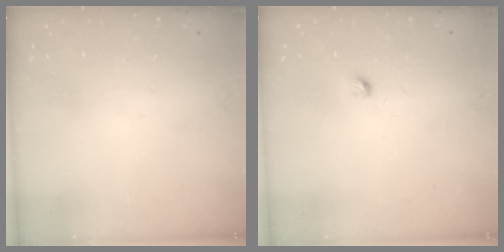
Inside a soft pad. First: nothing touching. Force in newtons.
{"total": 3.6, "press": 3.5, "slide": 0.6}